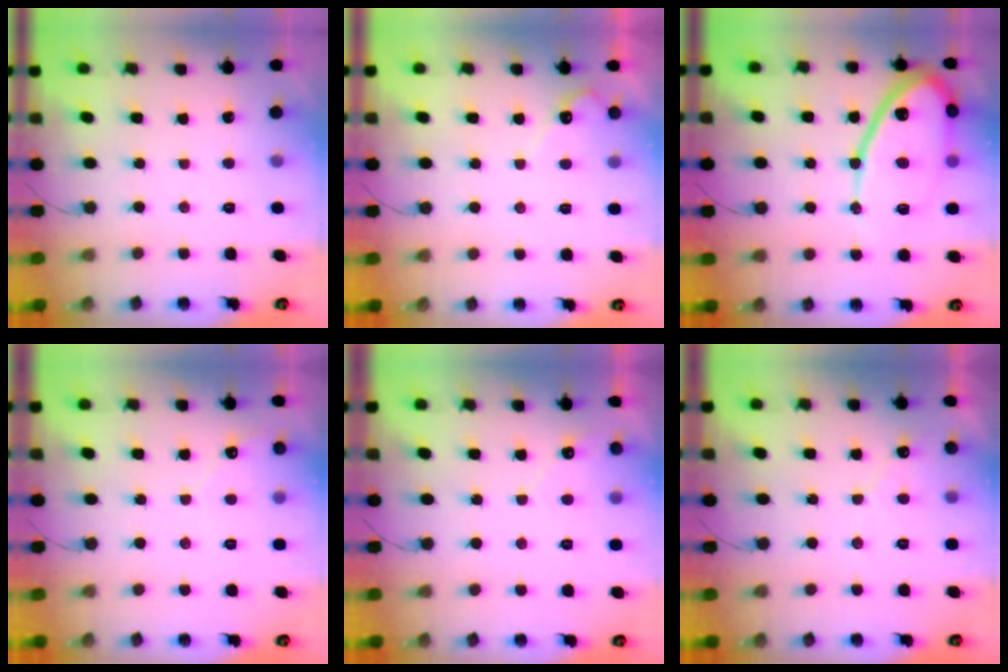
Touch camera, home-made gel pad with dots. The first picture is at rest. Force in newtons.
{"total": 3.6, "press": 3.6, "slide": 0.3}
{"total": 17.6, "press": 17.5, "slide": 1.4}
{"total": 2.2, "press": 2.2, "slide": 0.2}
{"total": 2.8, "press": 2.8, "slide": 0.1}
{"total": 3.2, "press": 3.2, "slide": 0.1}